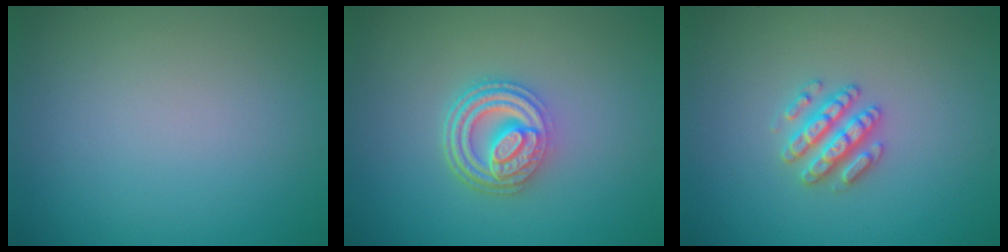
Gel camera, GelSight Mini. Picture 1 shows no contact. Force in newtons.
{"total": 4.8, "press": 3.7, "slide": 3.0}
{"total": 2.9, "press": 2.8, "slide": 0.5}